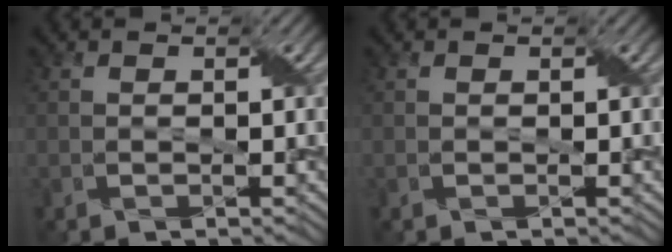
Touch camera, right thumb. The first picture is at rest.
{"total": 0.0}